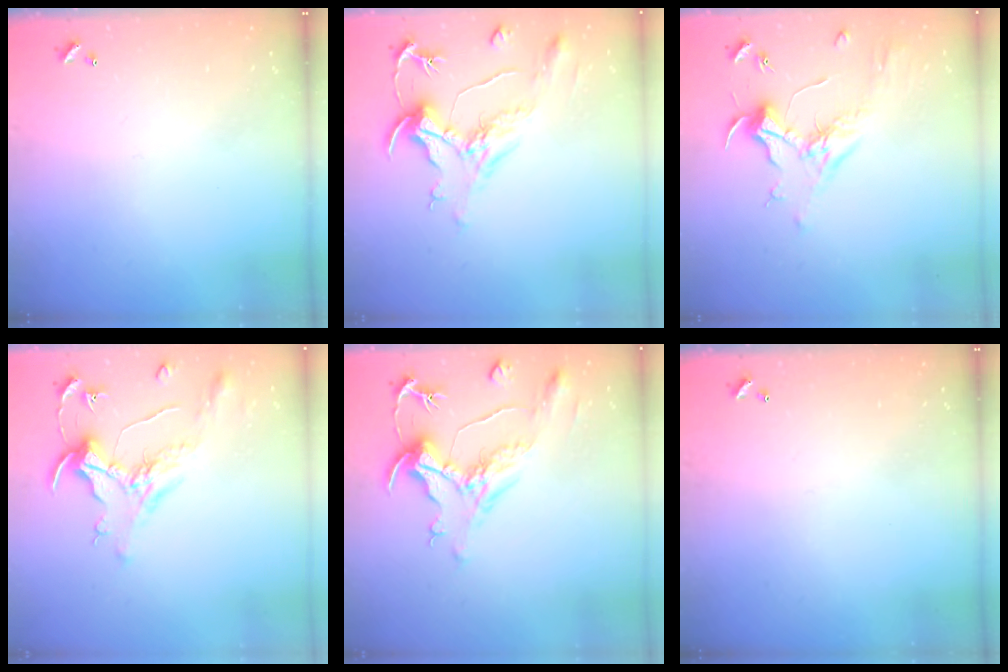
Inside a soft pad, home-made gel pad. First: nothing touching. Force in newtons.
{"total": 2.2, "press": 1.7, "slide": 1.3}
{"total": 2.0, "press": 1.9, "slide": 0.7}
{"total": 1.6, "press": 1.4, "slide": 0.7}
{"total": 1.8, "press": 0.8, "slide": 1.5}
{"total": 0.0}